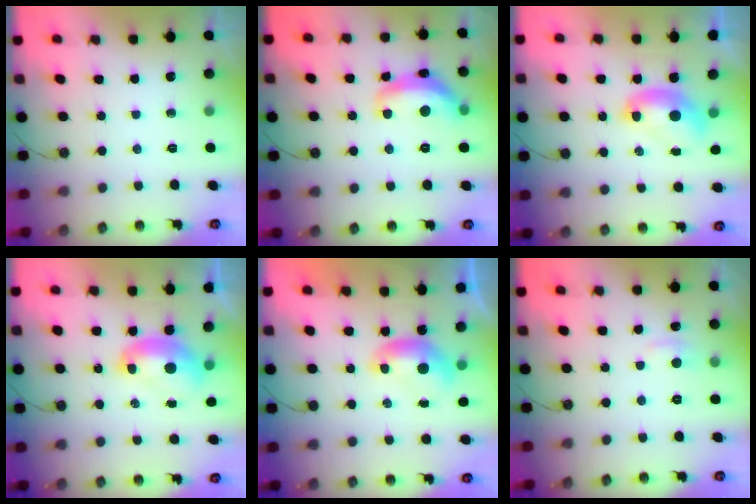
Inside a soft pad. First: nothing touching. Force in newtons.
{"total": 7.9, "press": 7.9, "slide": 0.9}
{"total": 2.0, "press": 2.0, "slide": 0.2}
{"total": 2.5, "press": 2.5, "slide": 0.3}
{"total": 0.0}
{"total": 2.0, "press": 1.9, "slide": 0.6}